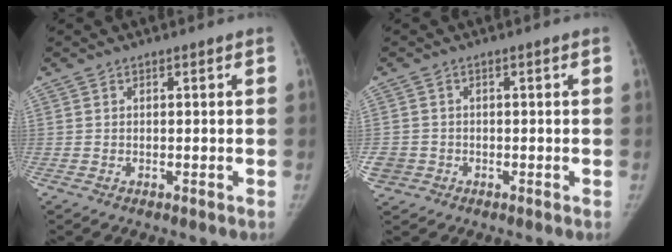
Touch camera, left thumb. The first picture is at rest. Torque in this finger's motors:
{"motor_torque": [0.74, 0.84, 0.95, 0.76, 0.24]}